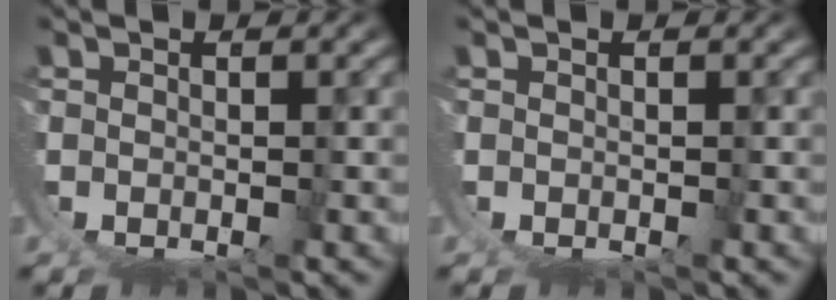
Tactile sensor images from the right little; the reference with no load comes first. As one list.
[{"total": 0.0}]